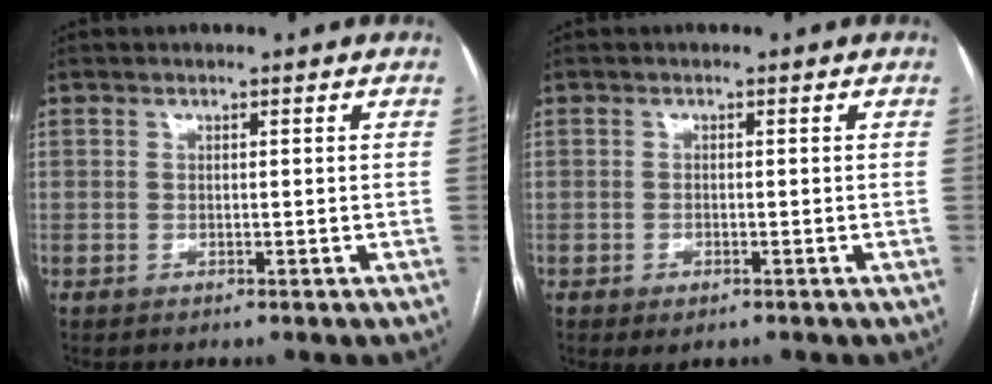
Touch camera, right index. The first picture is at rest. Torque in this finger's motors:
{"motor_torque": [0.37, -0.19, 0.11, 0.01]}